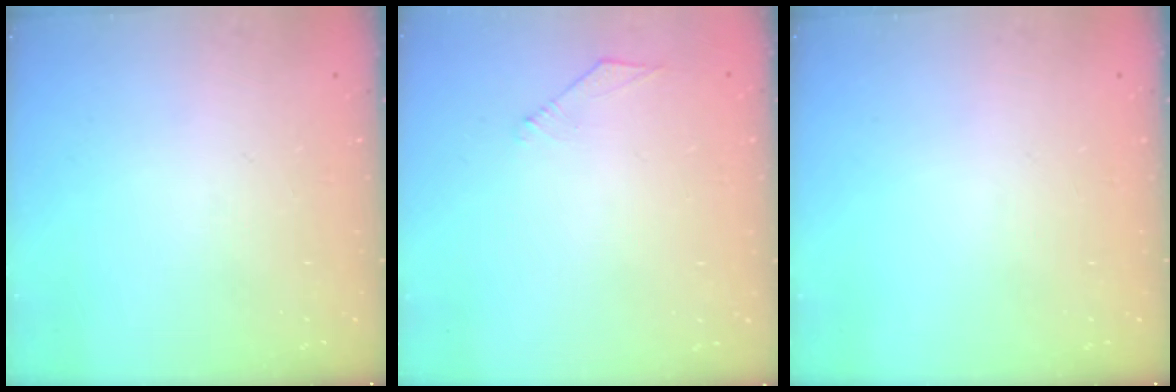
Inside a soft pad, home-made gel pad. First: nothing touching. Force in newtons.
{"total": 2.6, "press": 2.5, "slide": 0.6}
{"total": 0.0}